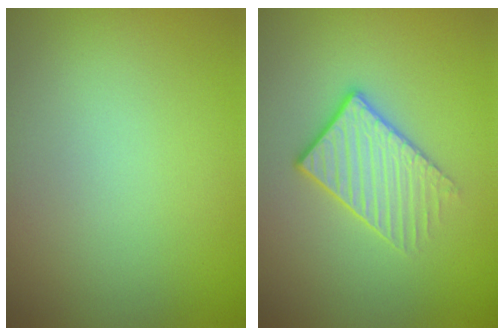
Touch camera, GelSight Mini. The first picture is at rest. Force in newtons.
{"total": 3.1, "press": 2.8, "slide": 1.3}